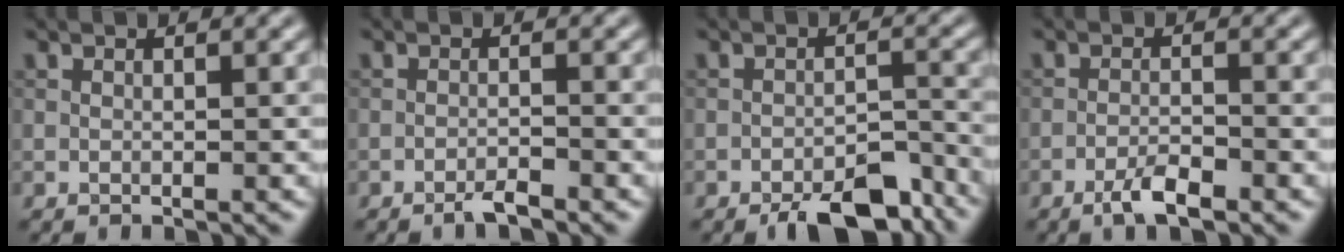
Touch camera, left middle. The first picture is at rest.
{"total": 1.6, "force": [-1.3, 0.1, 0.9], "torque": [-0.015, 0.002, -0.026]}
{"total": 6.2, "force": [-4.7, 2.2, 3.5], "torque": [-0.047, -0.002, -0.065]}
{"total": 2.5, "force": [-1.7, 0.5, 1.7], "torque": [-0.034, 0.002, -0.035]}